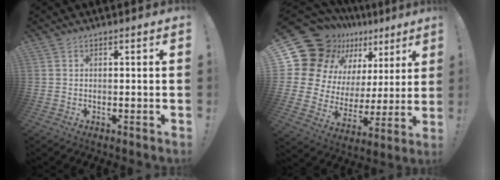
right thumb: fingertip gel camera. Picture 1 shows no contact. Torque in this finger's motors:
{"motor_torque": [1.59, 2.01, 0.38, 0.14, 0.01]}